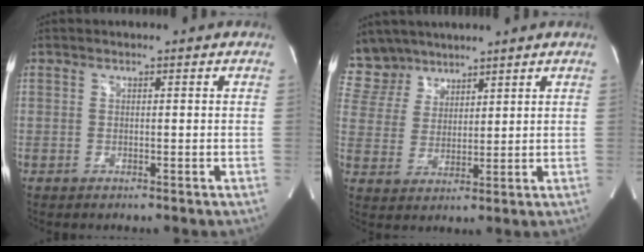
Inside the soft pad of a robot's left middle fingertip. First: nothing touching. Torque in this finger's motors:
{"motor_torque": [1.01, -0.99, 0.12, 0.01]}